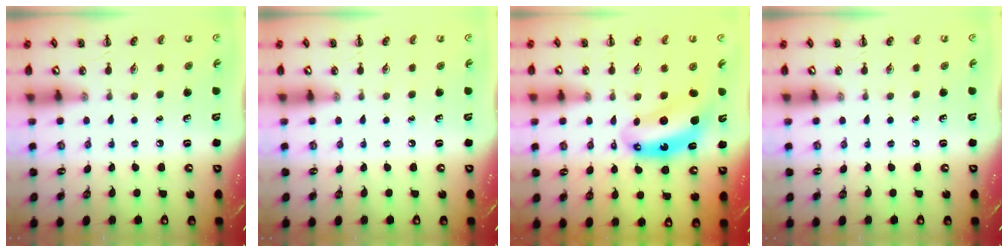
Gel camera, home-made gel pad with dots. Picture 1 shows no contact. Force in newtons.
{"total": 0.0}
{"total": 7.6, "press": 7.3, "slide": 2.0}
{"total": 0.0}